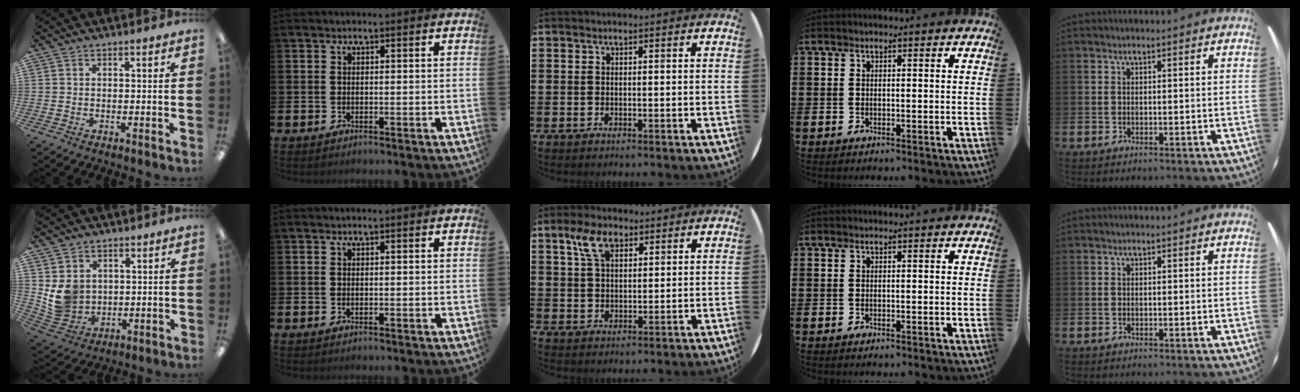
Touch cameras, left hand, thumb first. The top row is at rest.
{"thumb": {"total": 8.1, "force": [2.6, 7.3, 2.3], "torque": [-0.047, -0.007, 0.060]}, "middle": {"total": 5.4, "force": [3.2, 2.8, 3.4], "torque": [-0.069, 0.008, 0.057]}}